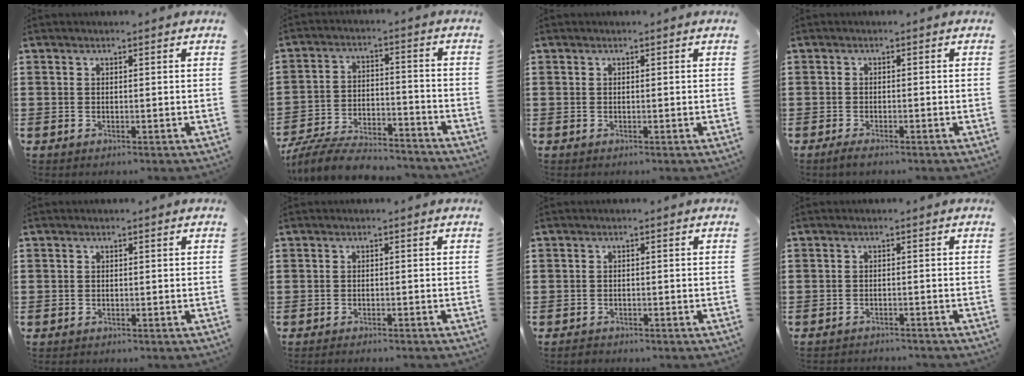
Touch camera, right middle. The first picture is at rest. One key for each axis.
{"total": 8.2, "fx": -7.8, "fy": 1.2, "fz": 2.3, "tx": -0.043, "ty": 0.017, "tz": -0.148}
{"total": 0.0}
{"total": 1.1, "fx": -0.8, "fy": 0.2, "fz": 0.7, "tx": -0.015, "ty": -0.003, "tz": -0.015}
{"total": 0.6, "fx": -0.4, "fy": 0.5, "fz": -0.1, "tx": 0.001, "ty": 0.003, "tz": -0.010}
{"total": 0.9, "fx": -0.9, "fy": -0.1, "fz": 0.0, "tx": -0.004, "ty": -0.001, "tz": -0.018}
{"total": 1.1, "fx": -0.9, "fy": 0.6, "fz": -0.1, "tx": -0.001, "ty": 0.003, "tz": -0.022}
{"total": 1.4, "fx": -1.4, "fy": 0.0, "fz": -0.1, "tx": -0.005, "ty": 0.002, "tz": -0.030}